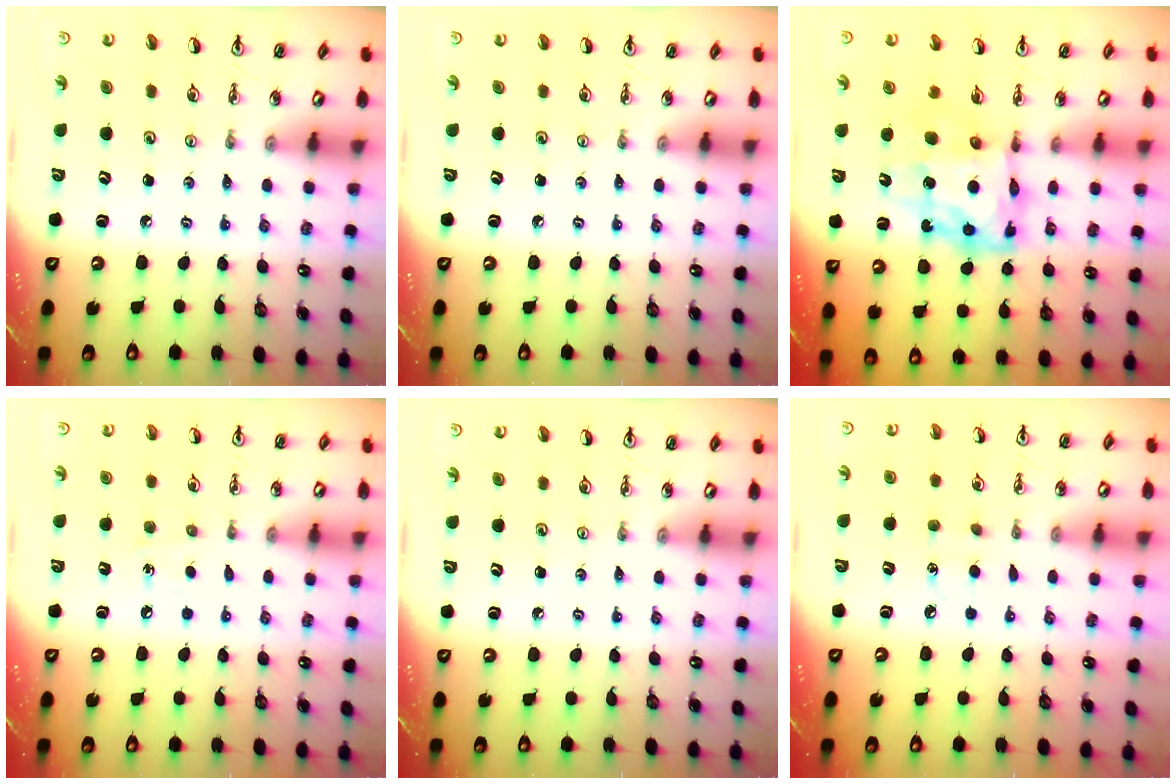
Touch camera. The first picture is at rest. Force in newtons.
{"total": 0.0}
{"total": 10.0, "press": 9.9, "slide": 1.0}
{"total": 6.0, "press": 6.0, "slide": 0.8}
{"total": 0.0}
{"total": 5.2, "press": 5.1, "slide": 0.6}